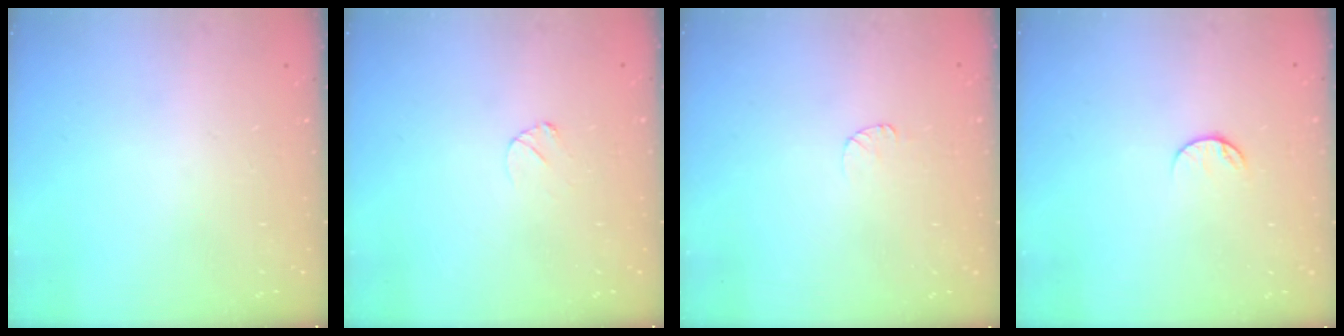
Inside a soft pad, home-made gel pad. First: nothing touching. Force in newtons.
{"total": 2.8, "press": 2.8, "slide": 0.3}
{"total": 4.0, "press": 3.9, "slide": 0.5}
{"total": 6.1, "press": 6.1, "slide": 0.7}